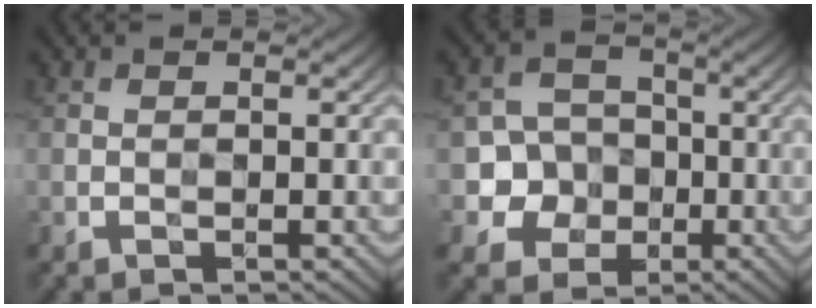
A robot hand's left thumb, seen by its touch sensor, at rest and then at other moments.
{"total": 6.4, "force": [-1.5, 5.9, 2.0], "torque": [-0.031, -0.009, -0.056]}